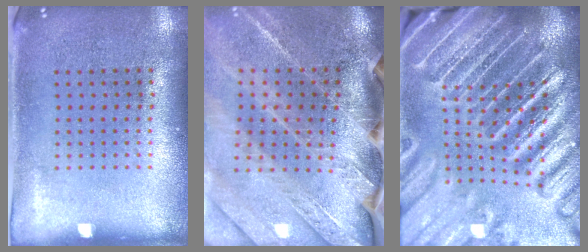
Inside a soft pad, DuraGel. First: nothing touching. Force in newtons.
{"total": 3.8, "press": 3.3, "slide": 1.9}
{"total": 5.7, "press": 5.0, "slide": 2.8}